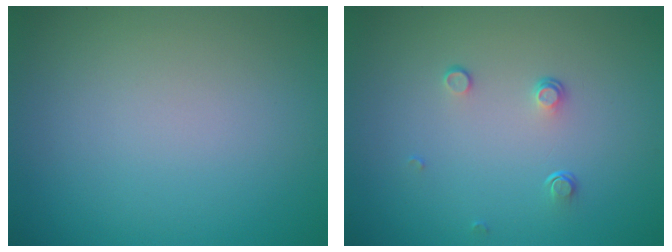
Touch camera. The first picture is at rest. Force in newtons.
{"total": 1.0, "press": 0.7, "slide": 0.8}